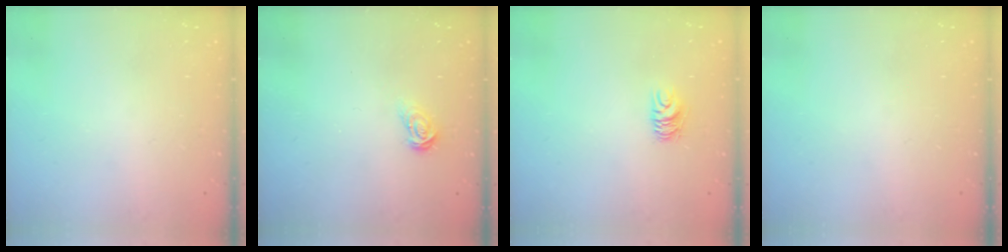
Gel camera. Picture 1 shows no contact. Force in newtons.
{"total": 3.7, "press": 3.7, "slide": 0.2}
{"total": 5.5, "press": 5.5, "slide": 0.4}
{"total": 0.0}